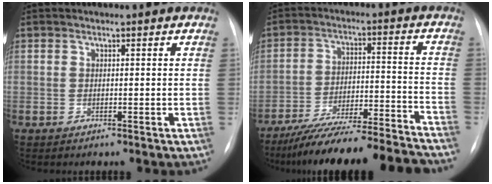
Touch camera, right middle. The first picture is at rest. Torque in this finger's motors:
{"motor_torque": [1.07, -1.07, 0.65, 0.21]}